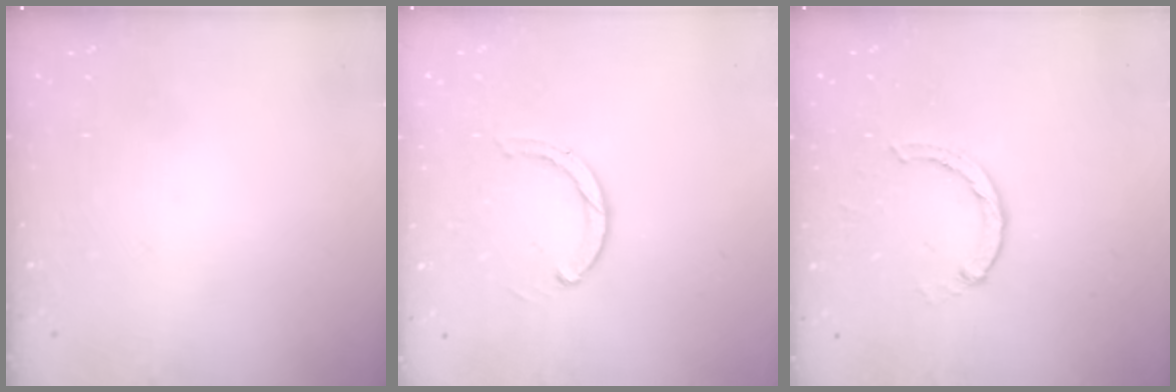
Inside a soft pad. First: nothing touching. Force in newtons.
{"total": 2.9, "press": 2.9, "slide": 0.4}
{"total": 1.8, "press": 1.8, "slide": 0.2}